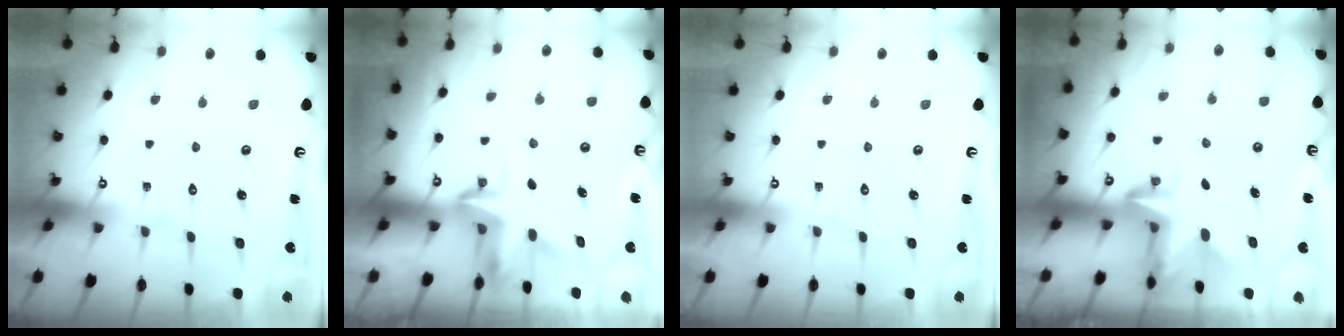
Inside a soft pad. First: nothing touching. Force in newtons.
{"total": 3.3, "press": 3.3, "slide": 0.4}
{"total": 0.0}
{"total": 3.1, "press": 3.1, "slide": 0.5}